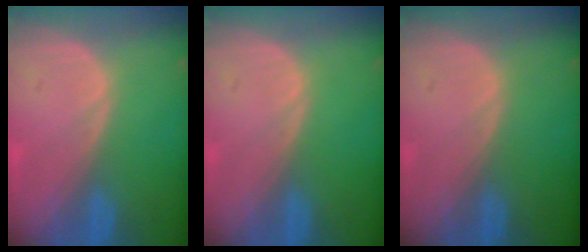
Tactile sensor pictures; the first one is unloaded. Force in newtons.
{"total": 0.0}
{"total": 0.0}